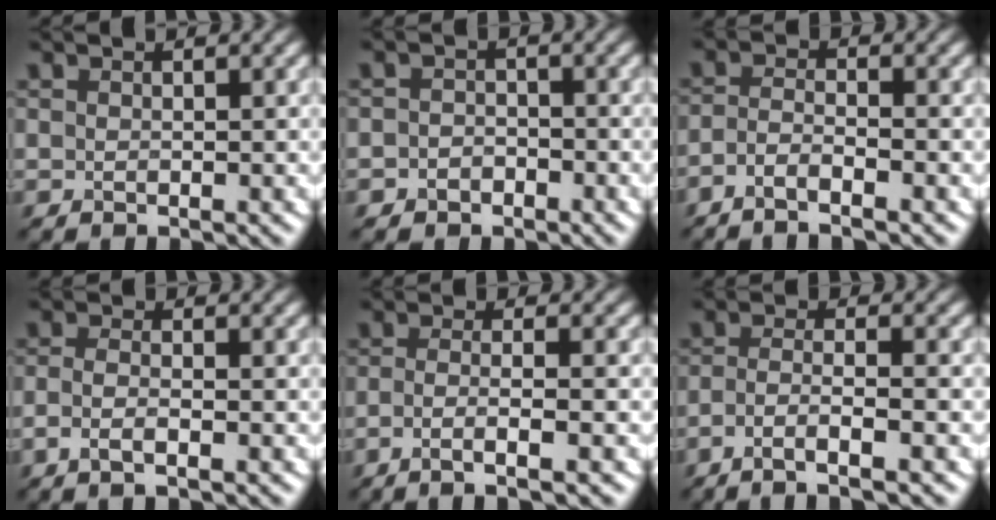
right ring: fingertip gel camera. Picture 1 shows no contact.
{"total": 1.7, "force": [-0.9, 1.3, 0.4], "torque": [0.005, 0.003, -0.024]}
{"total": 2.4, "force": [-1.8, 0.5, 1.6], "torque": [-0.034, -0.002, -0.044]}
{"total": 2.0, "force": [-0.8, 0.6, 1.7], "torque": [-0.035, -0.002, -0.022]}
{"total": 3.7, "force": [-1.5, 0.8, 3.2], "torque": [-0.054, -0.005, -0.037]}
{"total": 3.9, "force": [-2.1, 0.6, 3.2], "torque": [-0.057, 0.002, -0.049]}